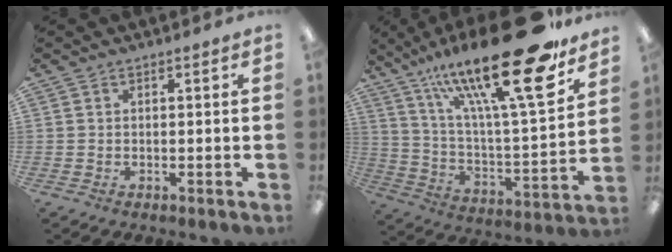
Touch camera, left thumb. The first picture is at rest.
{"total": 27.9, "force": [18.7, 5.7, 20.0], "torque": [-0.331, -0.118, 0.298]}